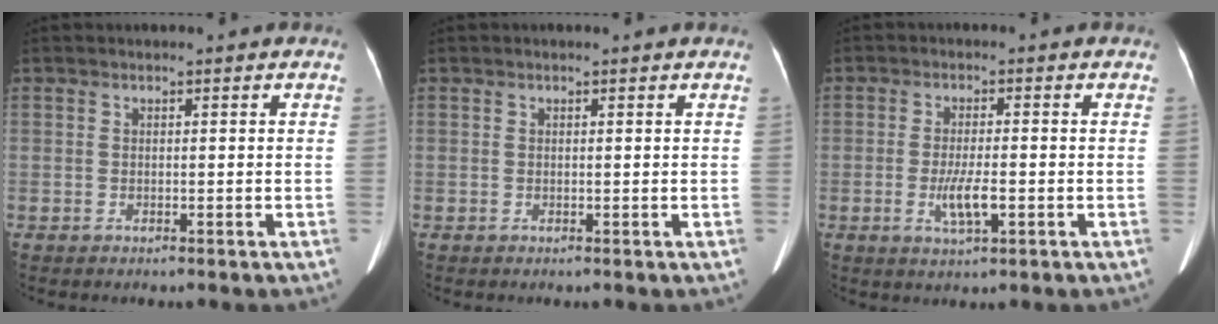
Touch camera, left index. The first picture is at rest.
{"total": 0.9, "force": [0.8, 0.0, 0.3], "torque": [-0.012, 0.002, 0.008]}
{"total": 4.0, "force": [-1.2, 0.6, 3.8], "torque": [-0.074, -0.005, -0.019]}